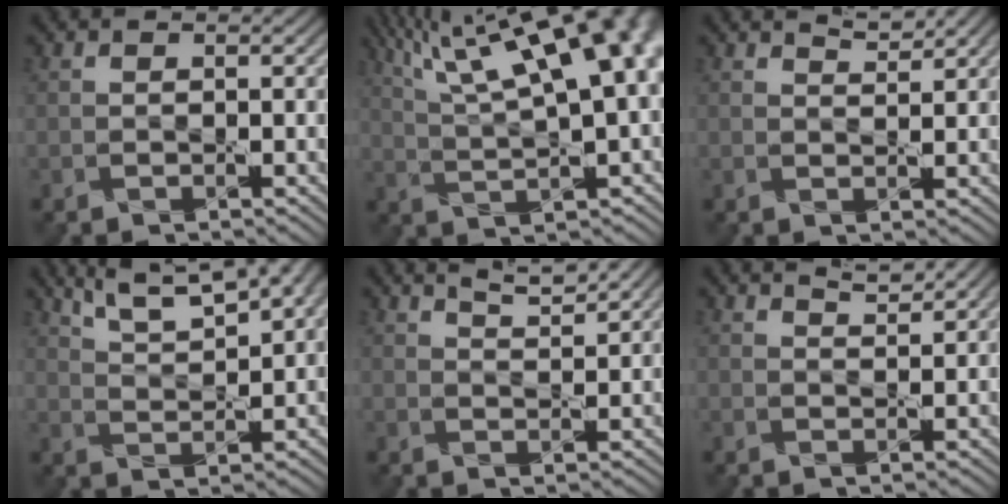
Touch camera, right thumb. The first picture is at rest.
{"total": 20.6, "force": [9.2, 7.1, 17.0], "torque": [-0.260, 0.069, 0.141]}
{"total": 1.9, "force": [1.7, 0.2, 0.8], "torque": [-0.019, 0.003, 0.033]}
{"total": 10.2, "force": [6.8, 2.7, 7.0], "torque": [-0.133, 0.018, 0.108]}
{"total": 3.9, "force": [3.1, 0.5, 2.3], "torque": [-0.036, 0.001, 0.058]}
{"total": 2.2, "force": [1.9, 0.2, 1.1], "torque": [-0.021, 0.000, 0.037]}